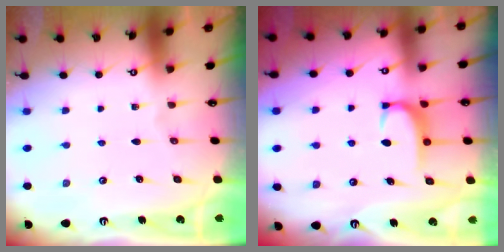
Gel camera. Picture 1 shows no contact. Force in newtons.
{"total": 2.1, "press": 2.1, "slide": 0.1}